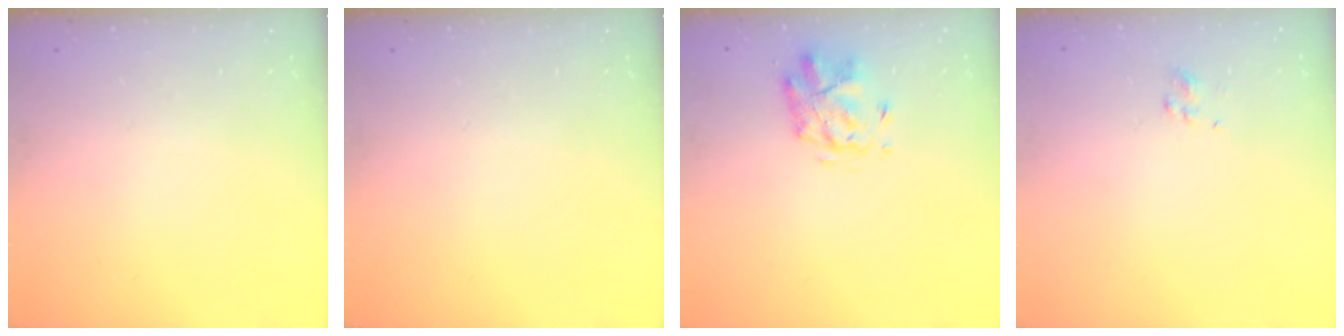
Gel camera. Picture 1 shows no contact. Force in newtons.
{"total": 0.0}
{"total": 2.8, "press": 2.5, "slide": 1.4}
{"total": 2.3, "press": 2.1, "slide": 1.1}